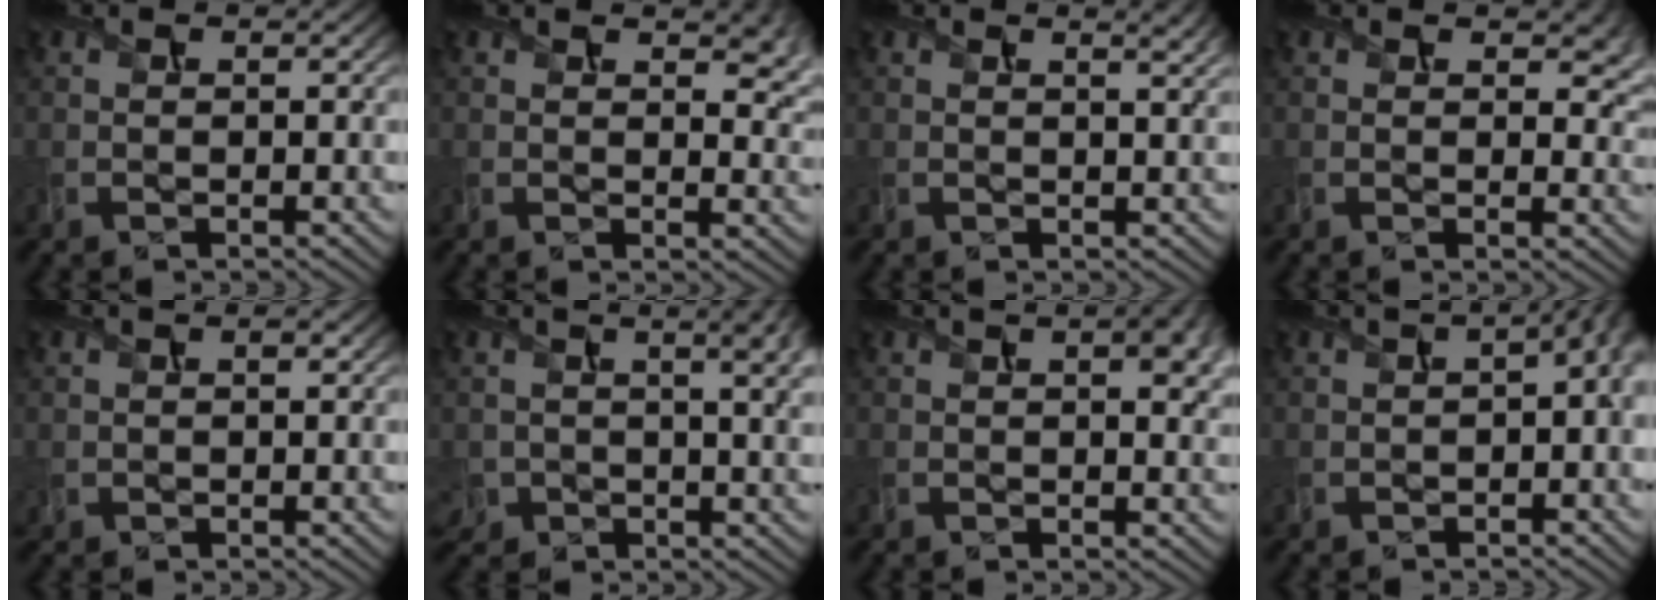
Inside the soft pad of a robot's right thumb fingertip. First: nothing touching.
{"total": 6.6, "force": [3.2, 3.0, 5.0], "torque": [-0.072, -0.005, 0.057]}
{"total": 3.1, "force": [1.8, 0.8, 2.3], "torque": [-0.039, 0.009, 0.021]}
{"total": 5.5, "force": [2.2, 3.1, 3.9], "torque": [-0.058, -0.006, 0.038]}
{"total": 1.0, "force": [0.4, 0.7, 0.5], "torque": [-0.011, 0.001, 0.011]}
{"total": 8.7, "force": [1.7, 4.5, 7.2], "torque": [-0.125, 0.000, 0.038]}
{"total": 6.8, "force": [1.8, 2.9, 5.9], "torque": [-0.075, 0.010, 0.030]}
{"total": 6.2, "force": [-0.1, 2.6, 5.6], "torque": [-0.070, 0.005, 0.004]}